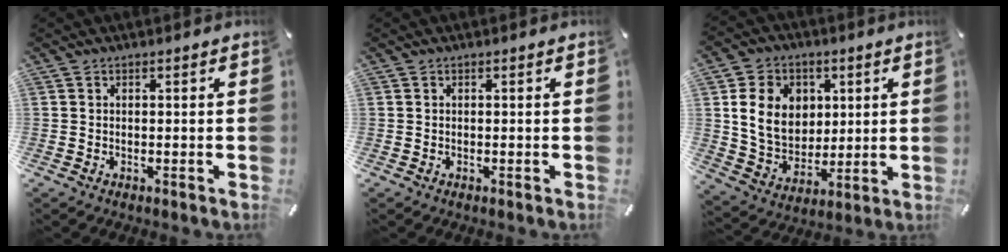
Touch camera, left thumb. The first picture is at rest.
{"total": 0.0}
{"total": 13.2, "force": [3.1, 11.2, 6.2], "torque": [-0.126, 0.002, 0.061]}